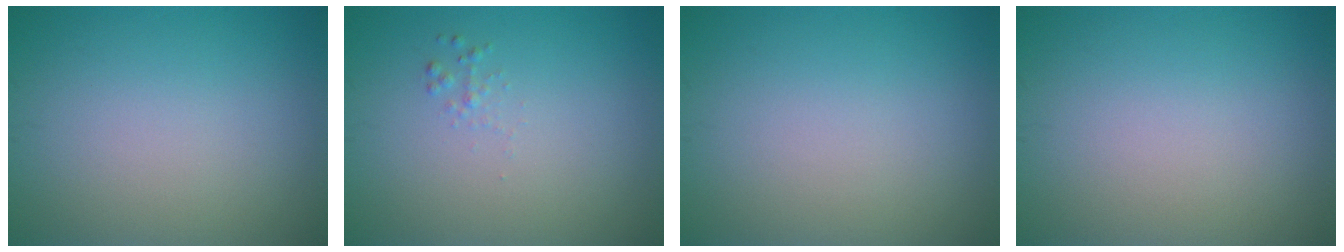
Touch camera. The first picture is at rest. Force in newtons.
{"total": 0.6, "press": 0.6, "slide": 0.0}
{"total": 0.0}
{"total": 0.0}